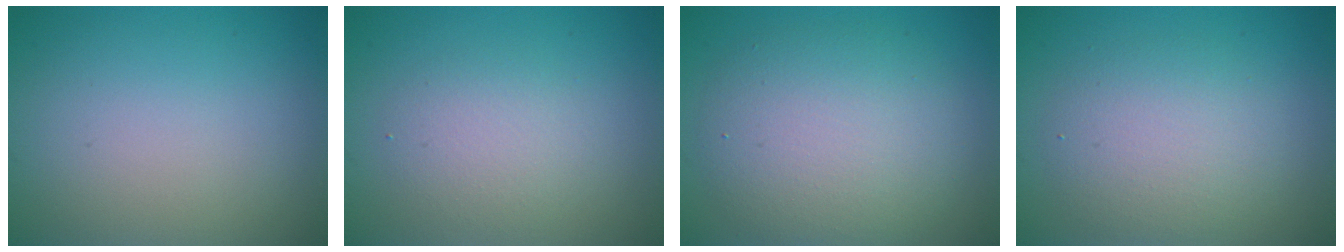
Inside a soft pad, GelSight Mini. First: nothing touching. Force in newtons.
{"total": 2.8, "press": 2.8, "slide": 0.3}
{"total": 6.4, "press": 6.3, "slide": 0.8}
{"total": 4.1, "press": 4.1, "slide": 0.2}